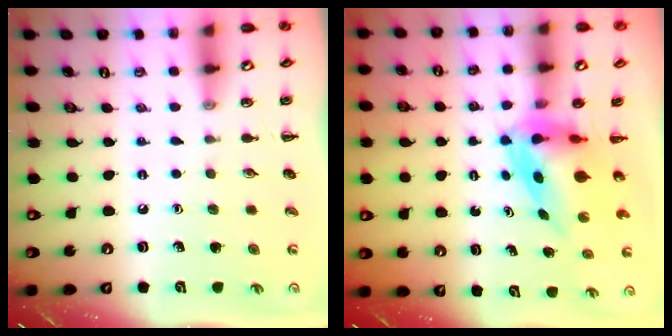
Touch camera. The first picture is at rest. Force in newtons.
{"total": 4.7, "press": 4.5, "slide": 1.3}